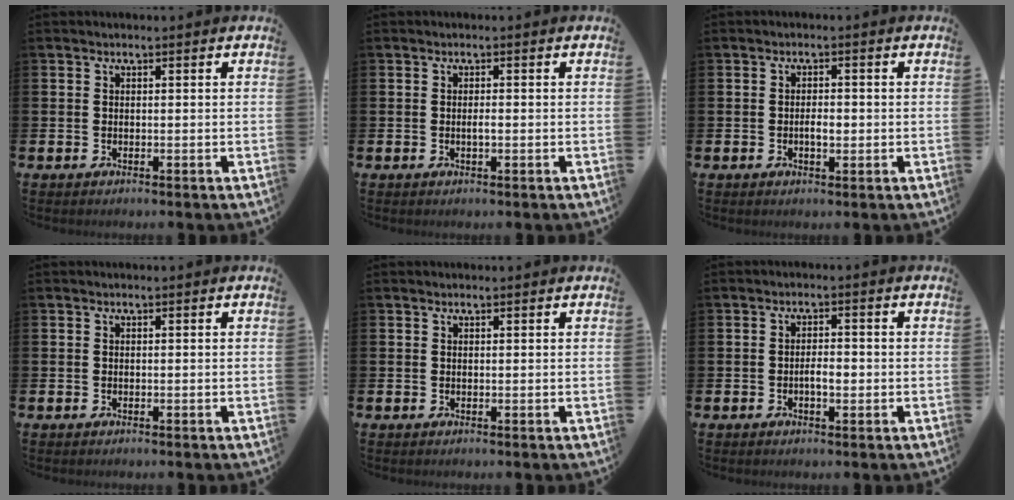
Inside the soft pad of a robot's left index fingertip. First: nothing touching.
{"total": 0.8, "force": [-0.1, 0.2, 0.8], "torque": [-0.016, -0.001, -0.001]}
{"total": 1.8, "force": [-0.2, 0.9, 1.6], "torque": [-0.014, -0.002, -0.008]}
{"total": 0.0}
{"total": 0.5, "force": [0.5, 0.1, 0.1], "torque": [0.003, -0.001, 0.008]}
{"total": 2.2, "force": [-0.4, 0.9, 1.9], "torque": [-0.021, -0.001, -0.012]}